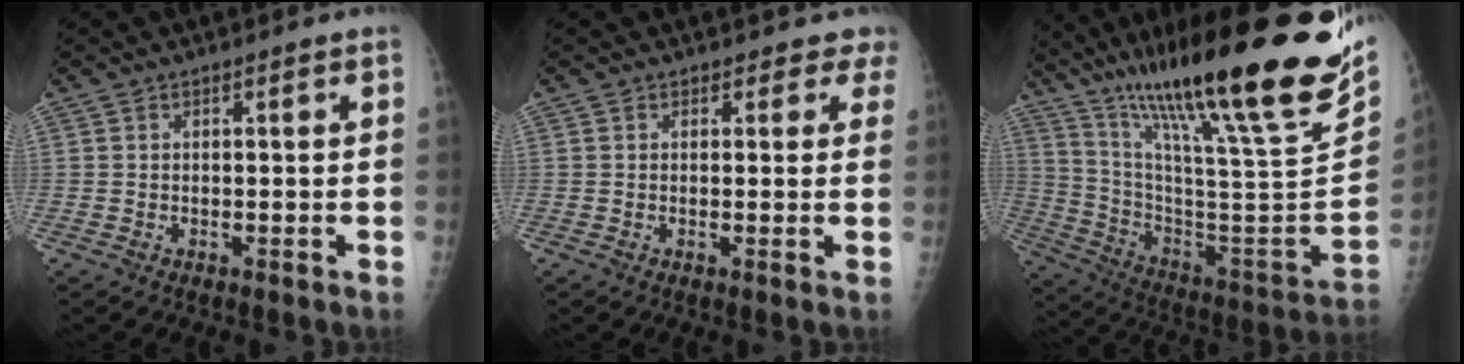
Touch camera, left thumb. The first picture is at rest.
{"total": 2.9, "force": [2.4, 1.6, -0.3], "torque": [0.034, -0.013, 0.004]}
{"total": 36.1, "force": [25.7, 4.5, 24.9], "torque": [-0.365, -0.111, 0.401]}